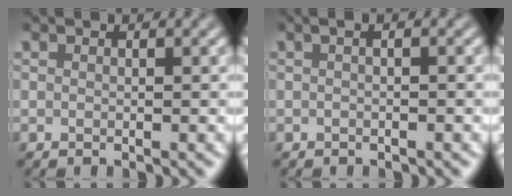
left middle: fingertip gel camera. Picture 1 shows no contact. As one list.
[{"total": 1.5, "force": [0.3, 0.5, 1.3], "torque": [-0.016, -0.007, -0.005]}]